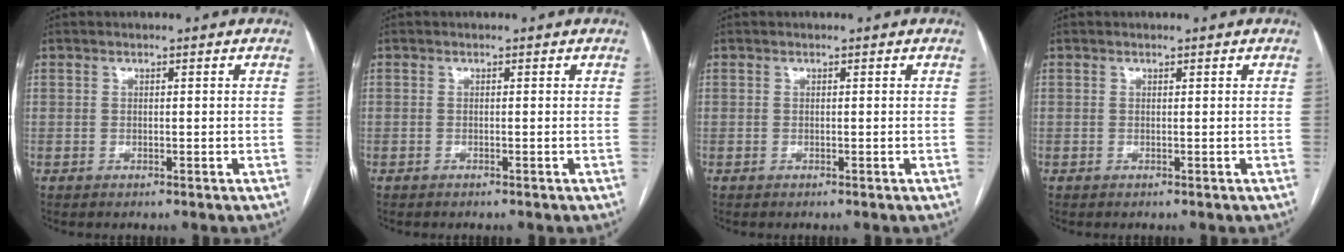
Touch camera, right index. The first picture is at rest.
{"total": 0.0}
{"total": 0.0}
{"total": 0.0}